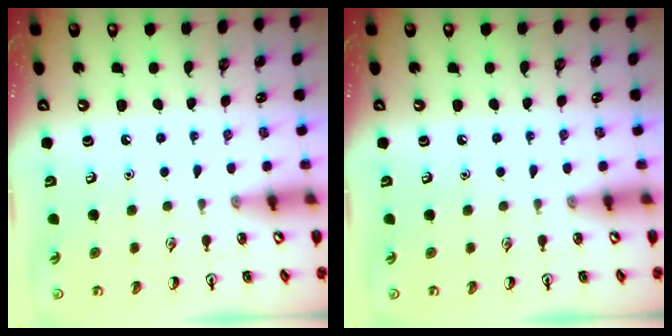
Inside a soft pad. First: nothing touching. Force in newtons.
{"total": 0.0}